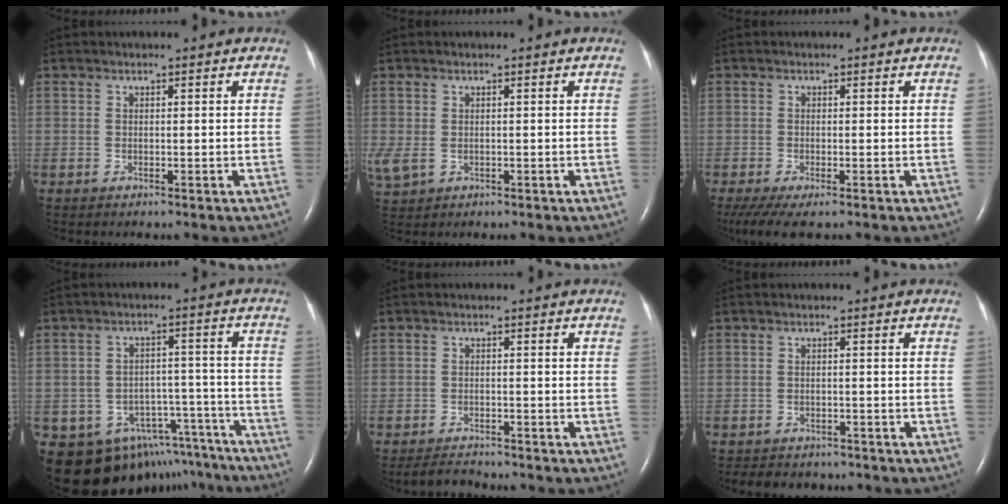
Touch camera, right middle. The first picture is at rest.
{"total": 3.8, "force": [-0.7, 2.5, 2.7], "torque": [-0.075, -0.004, -0.001]}
{"total": 5.3, "force": [-3.5, 1.5, 3.6], "torque": [-0.068, -0.017, -0.061]}
{"total": 14.2, "force": [-11.5, 7.9, 2.8], "torque": [-0.028, 0.050, -0.139]}
{"total": 2.9, "force": [-2.8, 0.5, 0.3], "torque": [-0.013, -0.013, -0.048]}
{"total": 6.1, "force": [-5.3, 2.7, 1.4], "torque": [-0.023, 0.001, -0.066]}